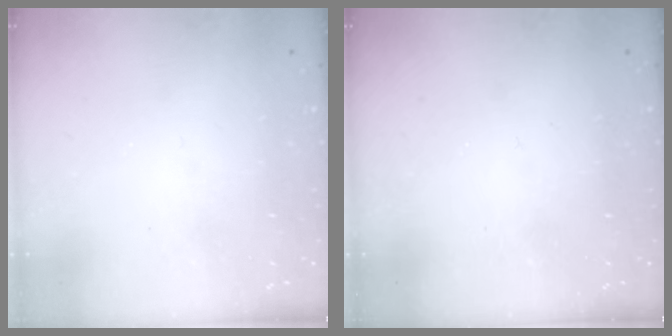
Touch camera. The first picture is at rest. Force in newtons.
{"total": 0.0}